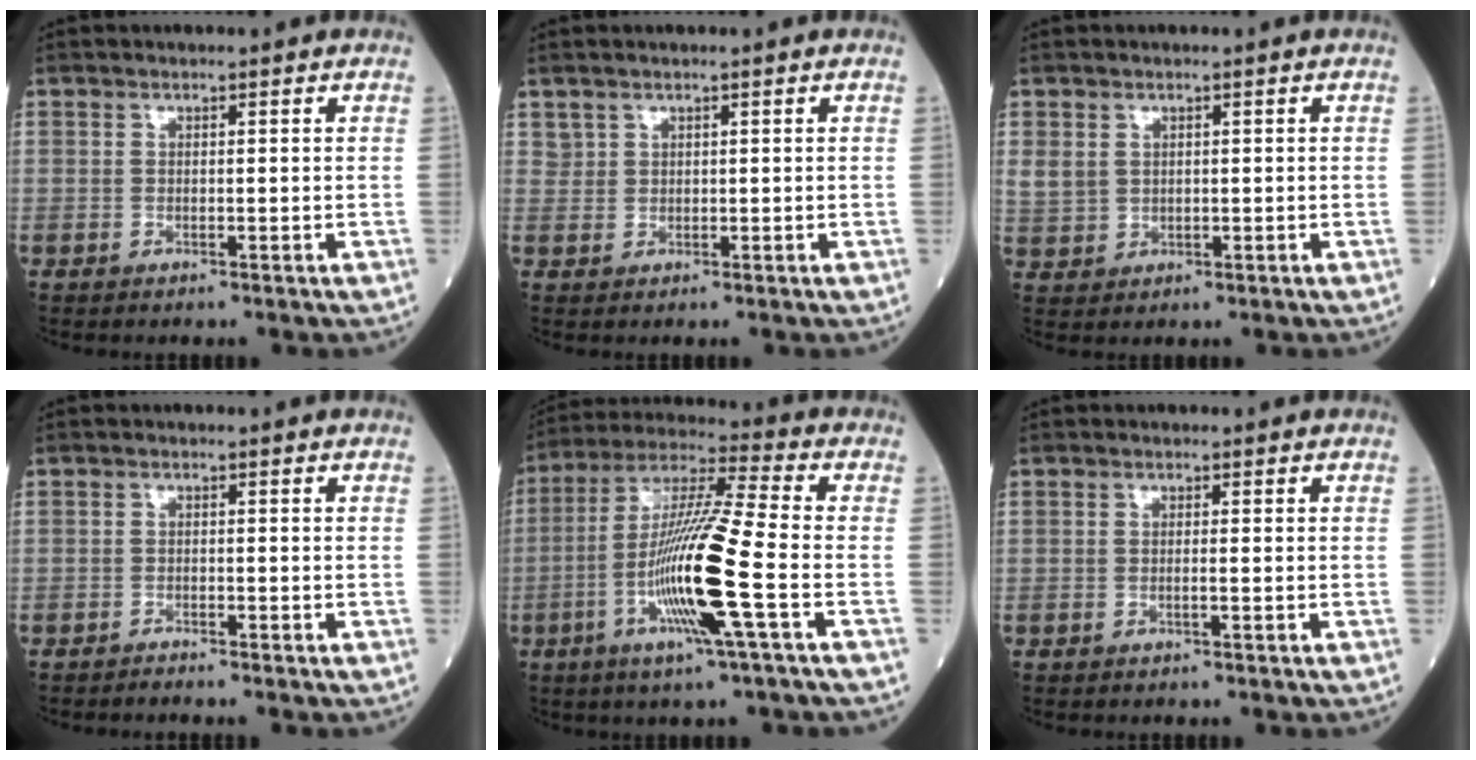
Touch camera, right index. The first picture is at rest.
{"total": 1.0, "force": [0.7, 0.7, -0.1], "torque": [0.008, 0.005, 0.012]}
{"total": 4.8, "force": [1.4, 4.2, 2.0], "torque": [-0.055, 0.005, 0.042]}
{"total": 1.1, "force": [-1.0, -0.2, 0.0], "torque": [-0.007, -0.005, -0.017]}
{"total": 15.3, "force": [-4.3, -0.6, 14.6], "torque": [-0.291, -0.008, -0.090]}
{"total": 0.7, "force": [-0.2, -0.1, 0.7], "torque": [-0.014, 0.000, -0.004]}